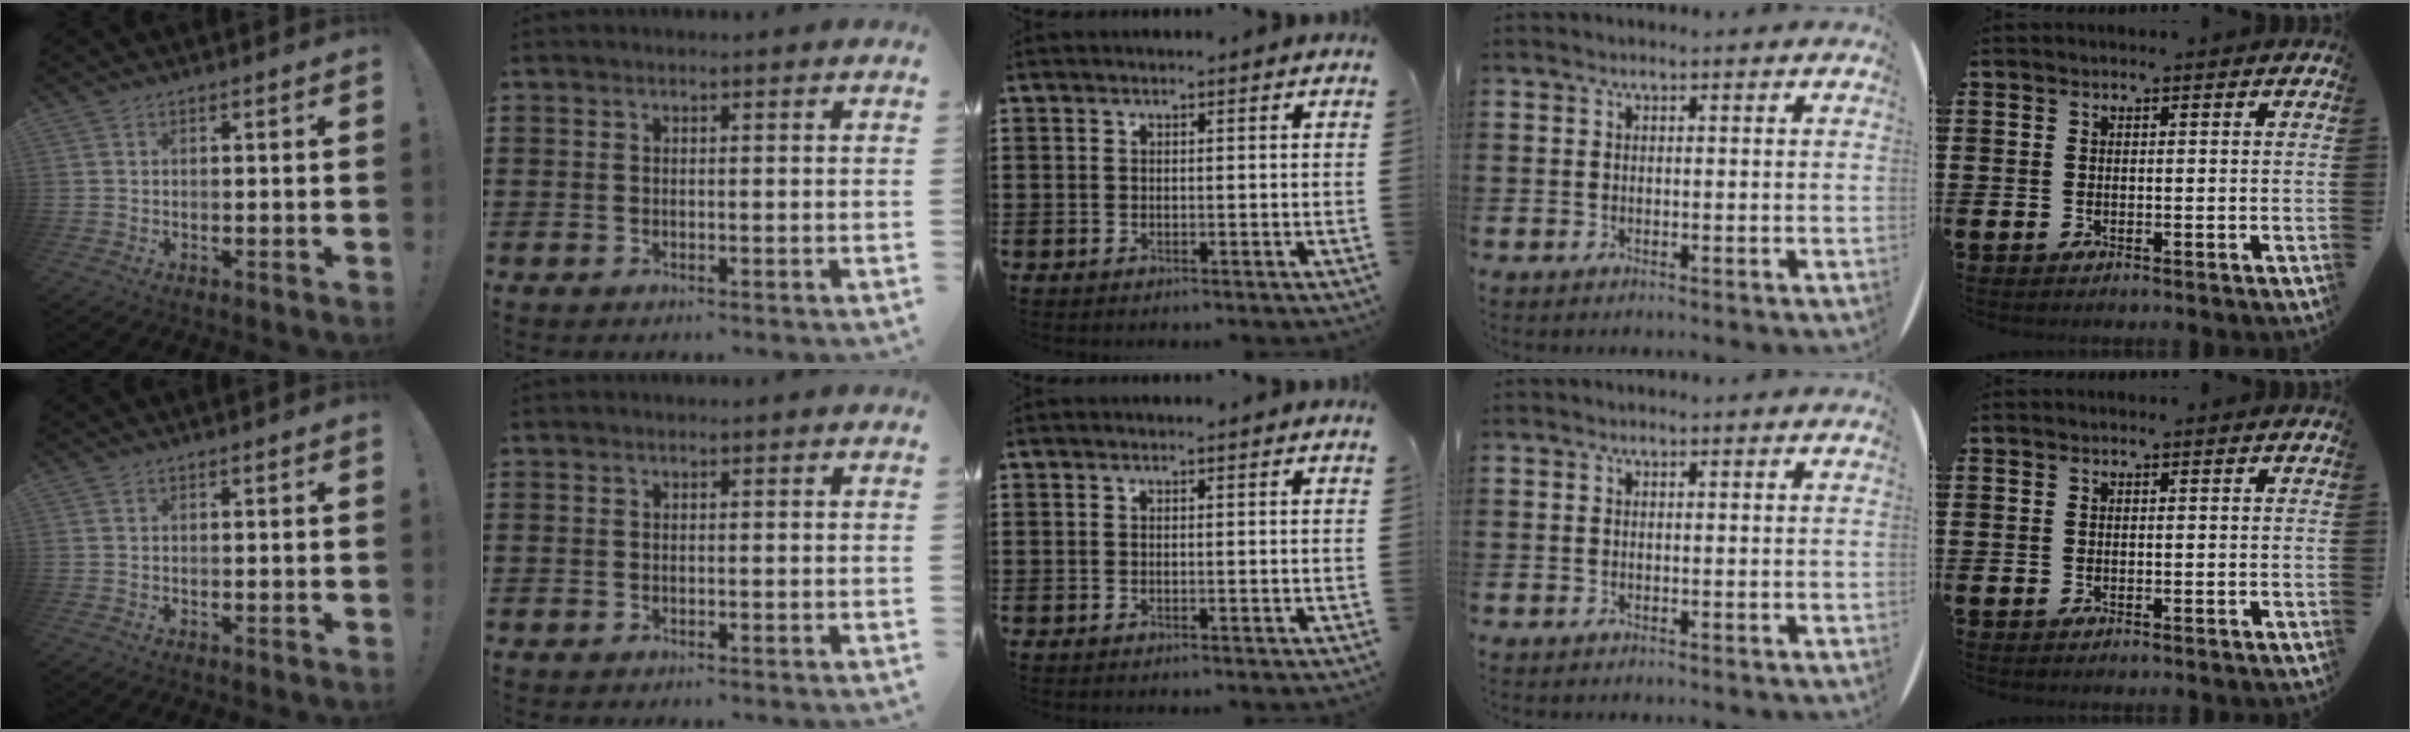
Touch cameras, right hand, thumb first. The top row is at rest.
{}